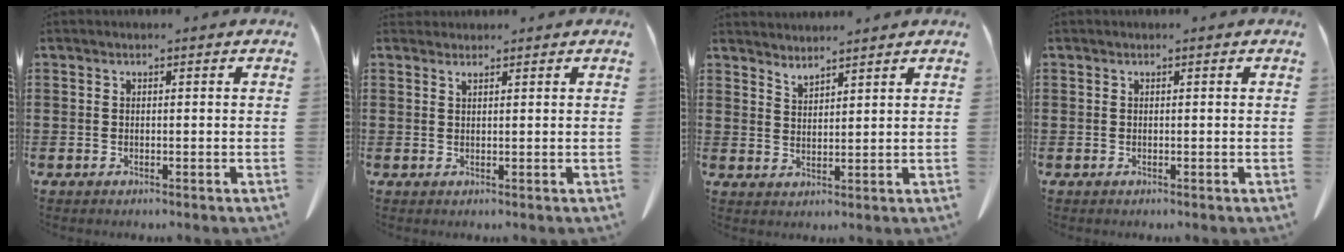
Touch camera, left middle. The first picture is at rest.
{"total": 1.0, "force": [1.0, 0.2, 0.3], "torque": [-0.009, 0.000, 0.019]}
{"total": 2.8, "force": [2.8, 0.0, -0.1], "torque": [-0.006, -0.011, 0.053]}
{"total": 0.0}